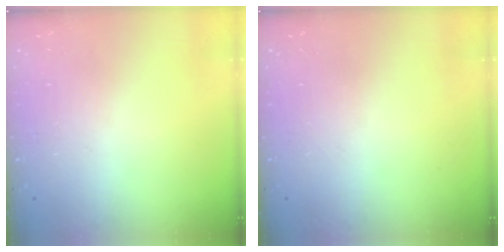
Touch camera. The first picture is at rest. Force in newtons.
{"total": 0.0}